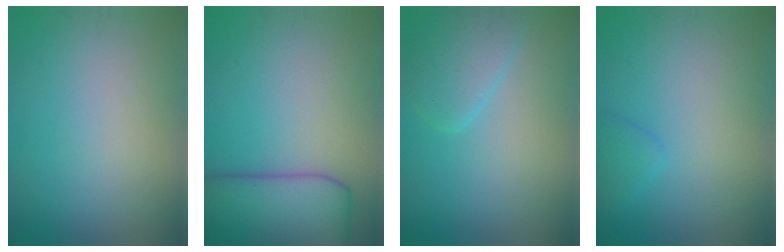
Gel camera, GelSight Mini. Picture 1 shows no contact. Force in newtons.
{"total": 8.5, "press": 8.5, "slide": 0.2}
{"total": 2.9, "press": 2.9, "slide": 0.1}
{"total": 1.3, "press": 1.3, "slide": 0.0}